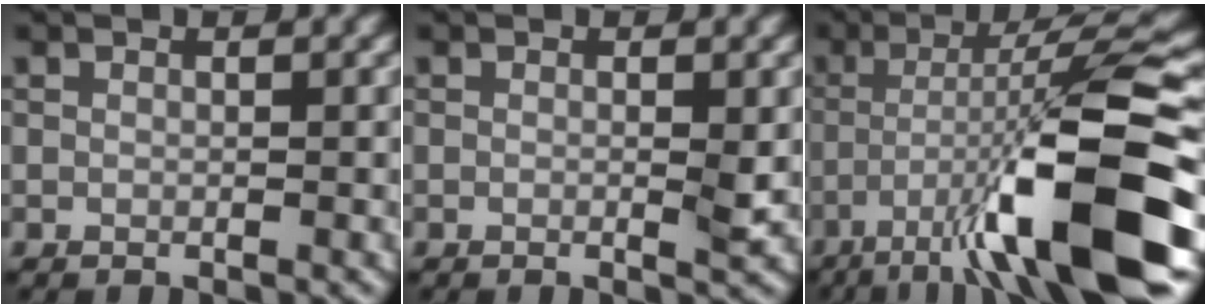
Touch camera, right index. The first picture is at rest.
{"total": 1.4, "force": [-0.1, 0.1, 1.4], "torque": [-0.024, -0.002, -0.004]}
{"total": 13.5, "force": [-5.7, 2.1, 12.1], "torque": [-0.197, 0.007, -0.088]}